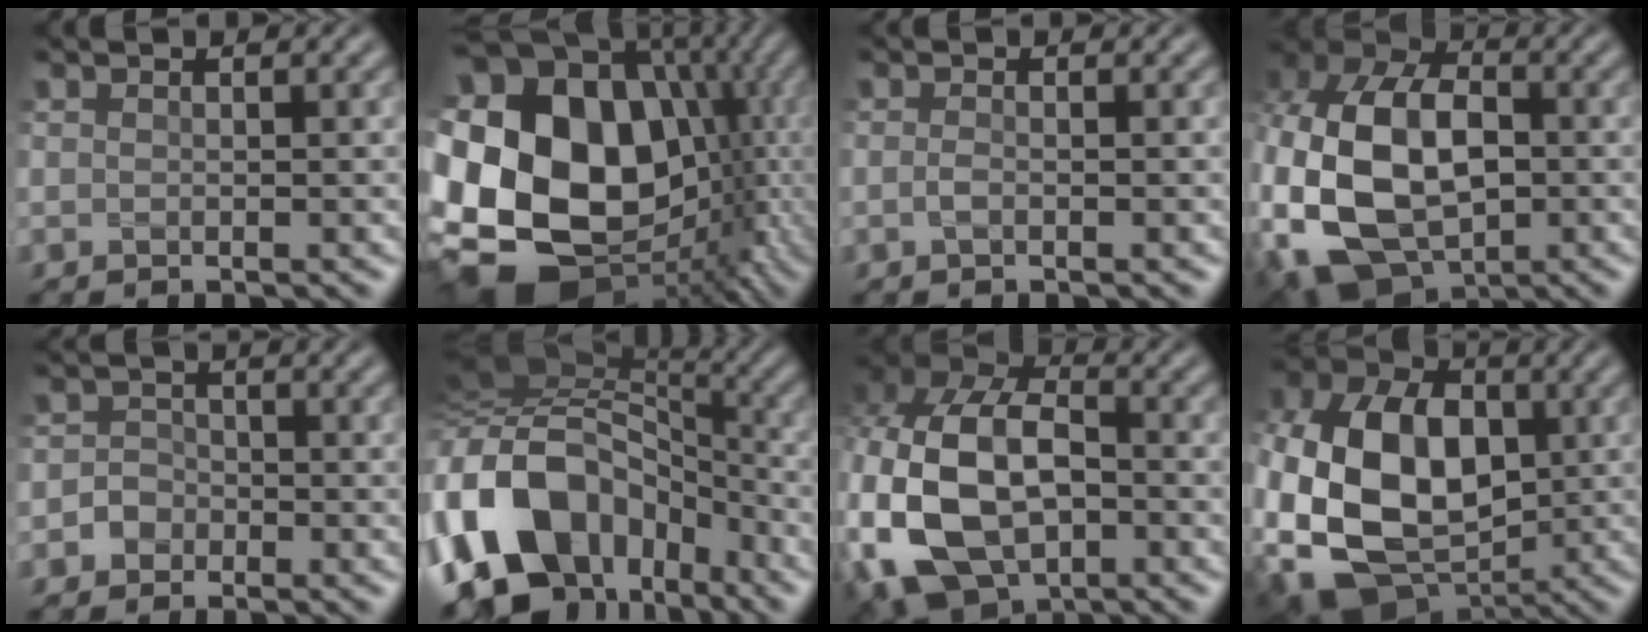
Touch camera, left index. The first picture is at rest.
{"total": 21.1, "force": [-1.4, 16.0, 13.6], "torque": [-0.258, 0.005, -0.005]}
{"total": 0.7, "force": [-0.3, 0.2, 0.6], "torque": [-0.018, 0.003, -0.007]}
{"total": 14.4, "force": [-1.9, 10.3, 9.9], "torque": [-0.229, -0.007, -0.036]}
{"total": 1.7, "force": [-0.8, 1.4, 0.3], "torque": [0.009, 0.009, -0.023]}
{"total": 15.7, "force": [-5.0, 11.6, 9.3], "torque": [-0.204, 0.012, -0.105]}
{"total": 15.7, "force": [-3.0, 11.1, 10.7], "torque": [-0.257, -0.021, -0.047]}
{"total": 14.5, "force": [-2.4, 10.3, 9.9], "torque": [-0.212, 0.001, -0.040]}